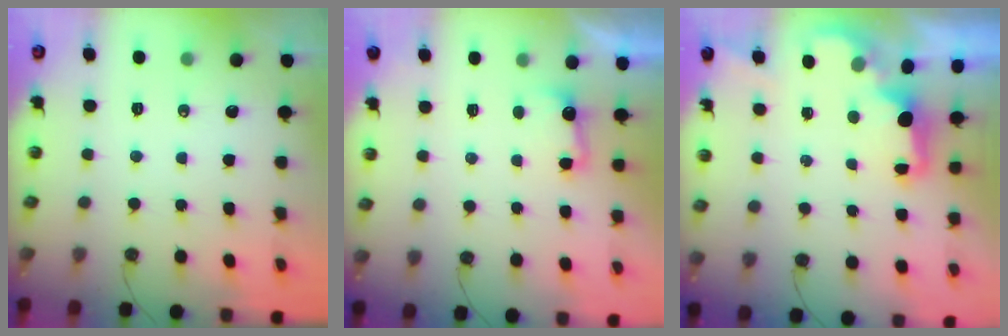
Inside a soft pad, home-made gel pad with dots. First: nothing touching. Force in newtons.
{"total": 3.1, "press": 3.0, "slide": 1.0}
{"total": 2.2, "press": 2.0, "slide": 0.8}